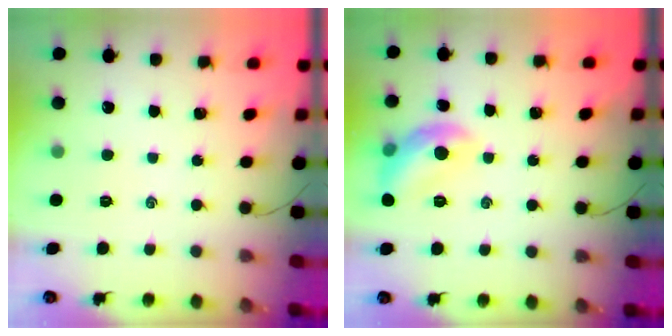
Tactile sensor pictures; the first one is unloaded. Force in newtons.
{"total": 10.1, "press": 10.1, "slide": 1.0}